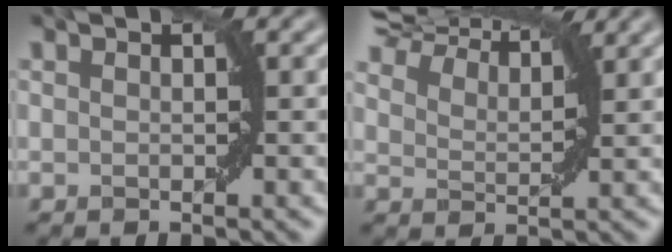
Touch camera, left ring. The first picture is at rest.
{"total": 9.9, "force": [8.8, 2.3, 3.8], "torque": [-0.090, 0.018, 0.125]}